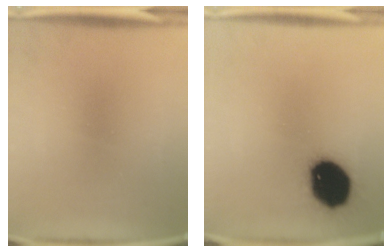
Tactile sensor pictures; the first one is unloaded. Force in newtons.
{"total": 18.0}